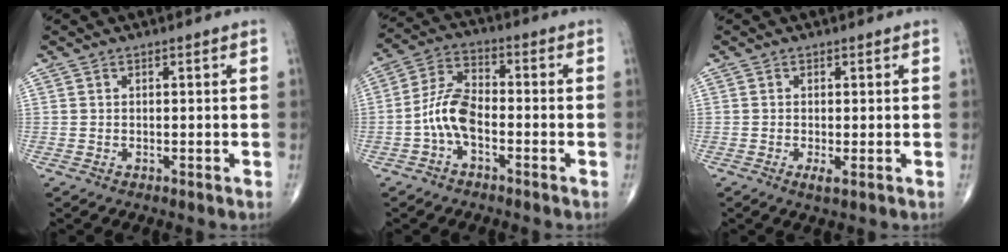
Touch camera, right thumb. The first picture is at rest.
{"total": 7.8, "force": [-2.4, 4.0, 6.3], "torque": [-0.126, 0.034, -0.054]}
{"total": 1.7, "force": [-0.5, 0.3, 1.6], "torque": [-0.031, -0.007, -0.010]}